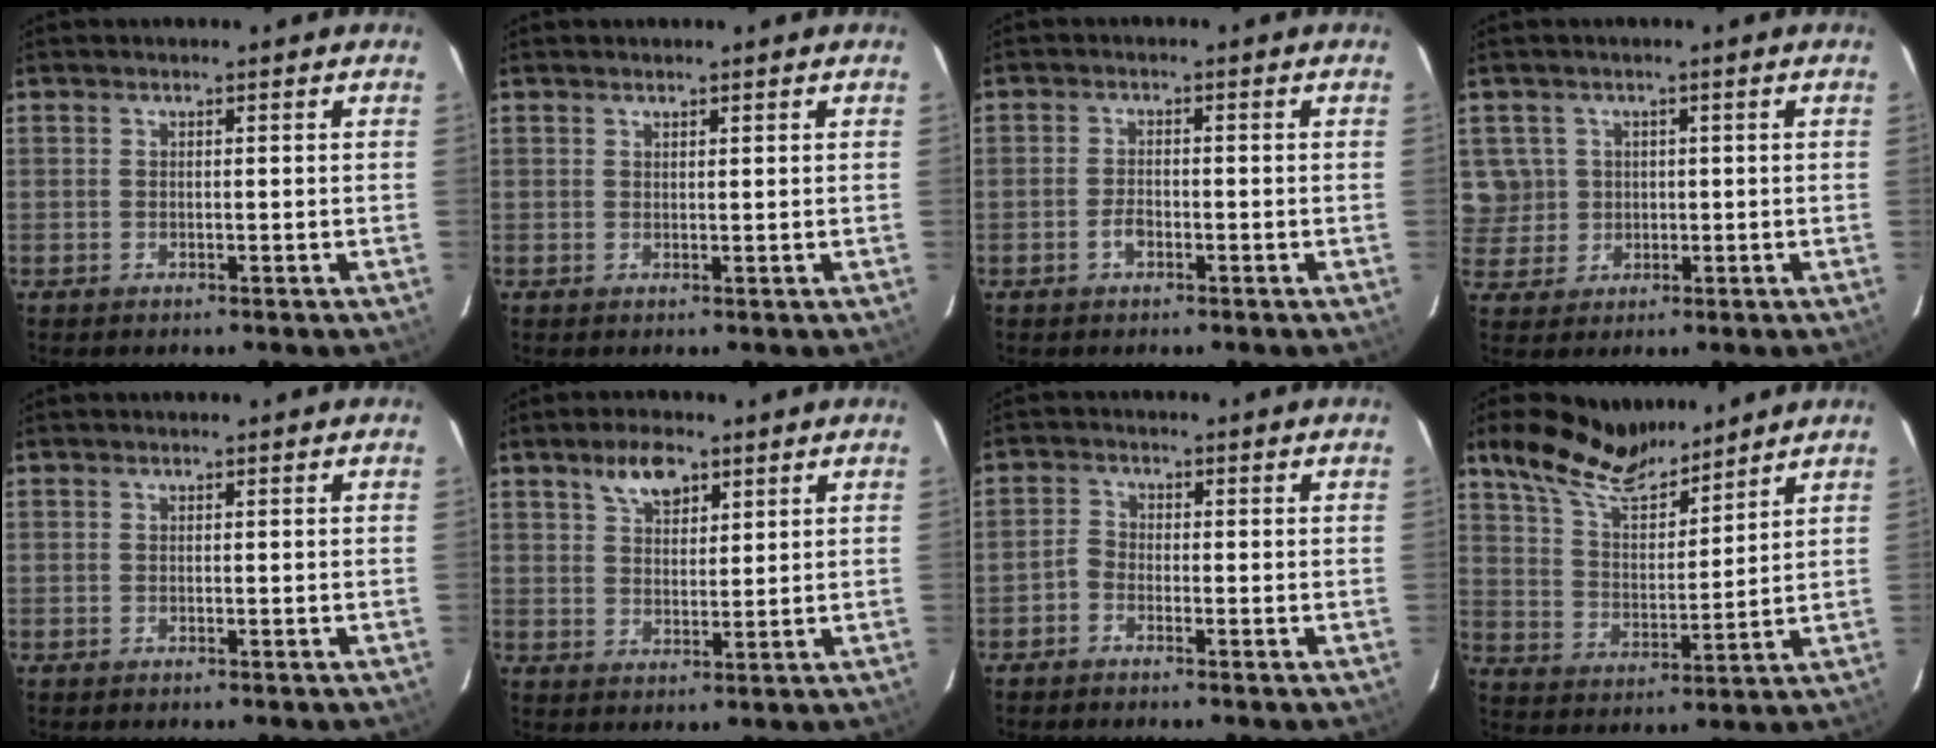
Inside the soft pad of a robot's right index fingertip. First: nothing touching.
{"total": 0.8, "force": [0.8, 0.1, 0.3], "torque": [-0.007, 0.001, 0.013]}
{"total": 2.5, "force": [-1.2, 1.3, 1.7], "torque": [-0.037, 0.002, -0.023]}
{"total": 5.4, "force": [1.1, 5.2, 0.5], "torque": [0.000, 0.013, 0.028]}
{"total": 0.0}
{"total": 6.2, "force": [3.9, 2.9, 3.8], "torque": [-0.064, 0.008, 0.070]}
{"total": 1.9, "force": [-1.4, 1.1, 0.6], "torque": [-0.013, 0.006, -0.029]}
{"total": 14.2, "force": [11.6, 4.1, 7.1], "torque": [-0.131, 0.017, 0.214]}